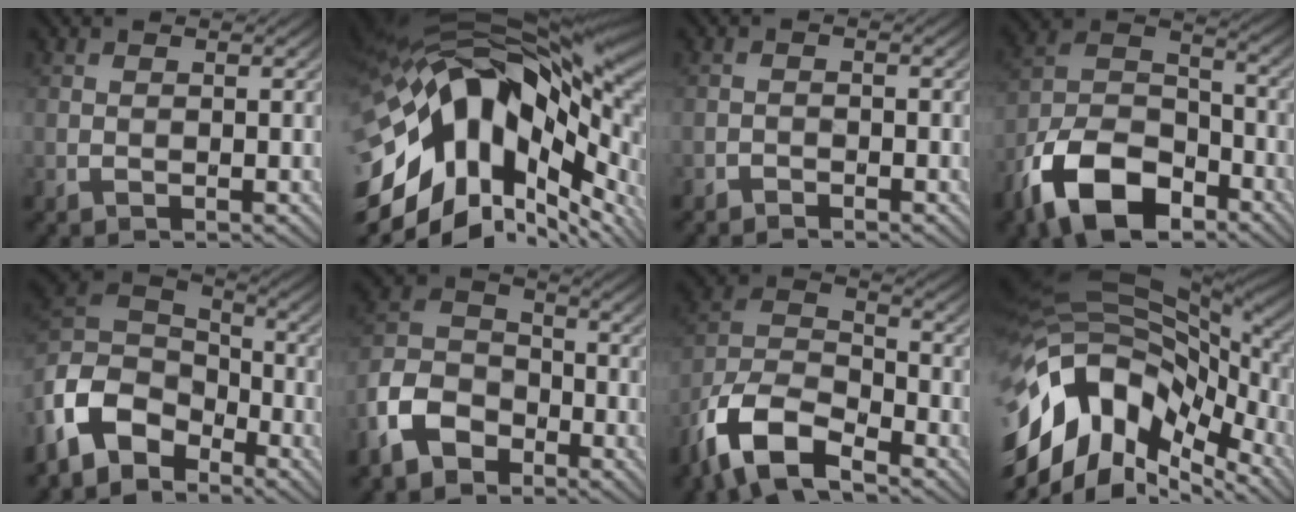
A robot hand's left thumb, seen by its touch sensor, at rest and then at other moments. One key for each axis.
{"total": 18.9, "fx": -4.0, "fy": 10.3, "fz": 15.4, "tx": -0.302, "ty": -0.027, "tz": -0.063}
{"total": 0.9, "fx": -0.9, "fy": 0.1, "fz": -0.2, "tx": 0.005, "ty": 0.001, "tz": -0.021}
{"total": 14.0, "fx": -9.0, "fy": 7.4, "fz": 7.8, "tx": -0.176, "ty": -0.016, "tz": -0.189}
{"total": 9.8, "fx": -6.1, "fy": 6.3, "fz": 4.5, "tx": -0.116, "ty": 0.007, "tz": -0.142}
{"total": 8.4, "fx": -5.2, "fy": 5.4, "fz": 3.8, "tx": -0.096, "ty": -0.003, "tz": -0.125}
{"total": 11.9, "fx": -8.4, "fy": 5.0, "fz": 6.9, "tx": -0.146, "ty": -0.005, "tz": -0.185}
{"total": 16.6, "fx": -6.6, "fy": 9.7, "fz": 11.7, "tx": -0.274, "ty": 0.003, "tz": -0.124}